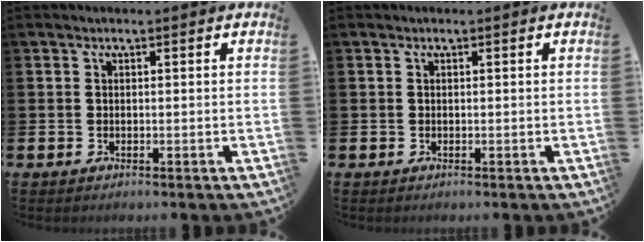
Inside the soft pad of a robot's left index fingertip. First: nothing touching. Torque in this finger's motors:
{"motor_torque": [0.00, 0.00, 0.00, 0.00]}